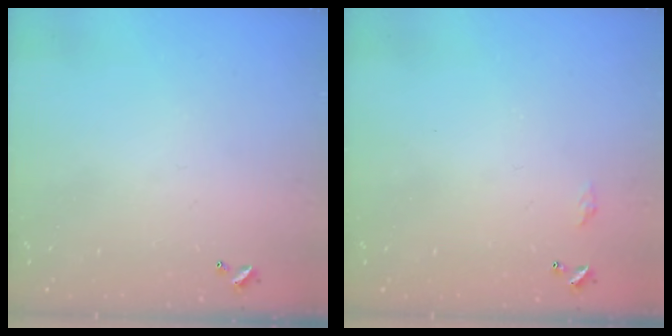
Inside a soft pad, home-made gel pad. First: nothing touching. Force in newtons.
{"total": 2.8, "press": 2.8, "slide": 0.4}